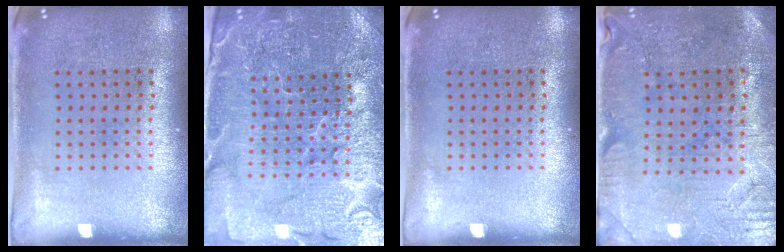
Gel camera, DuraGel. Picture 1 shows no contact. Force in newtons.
{"total": 5.0, "press": 4.7, "slide": 1.8}
{"total": 0.0}
{"total": 0.6, "press": 0.5, "slide": 0.3}